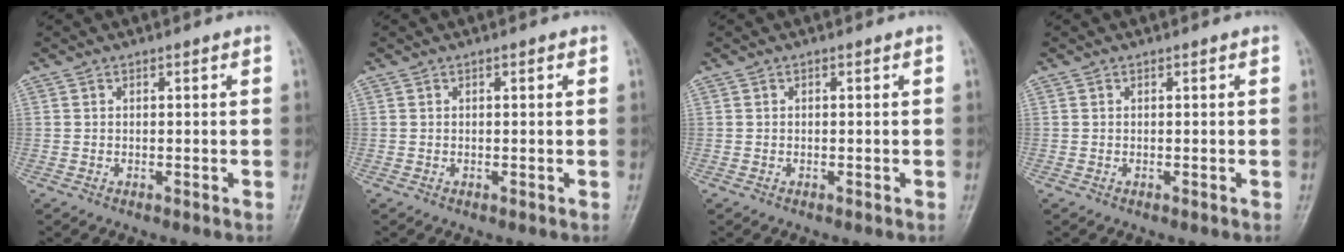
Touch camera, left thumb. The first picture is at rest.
{"total": 1.0, "force": [0.5, 0.3, 0.8], "torque": [-0.012, 0.001, 0.004]}
{"total": 0.0}
{"total": 0.0}